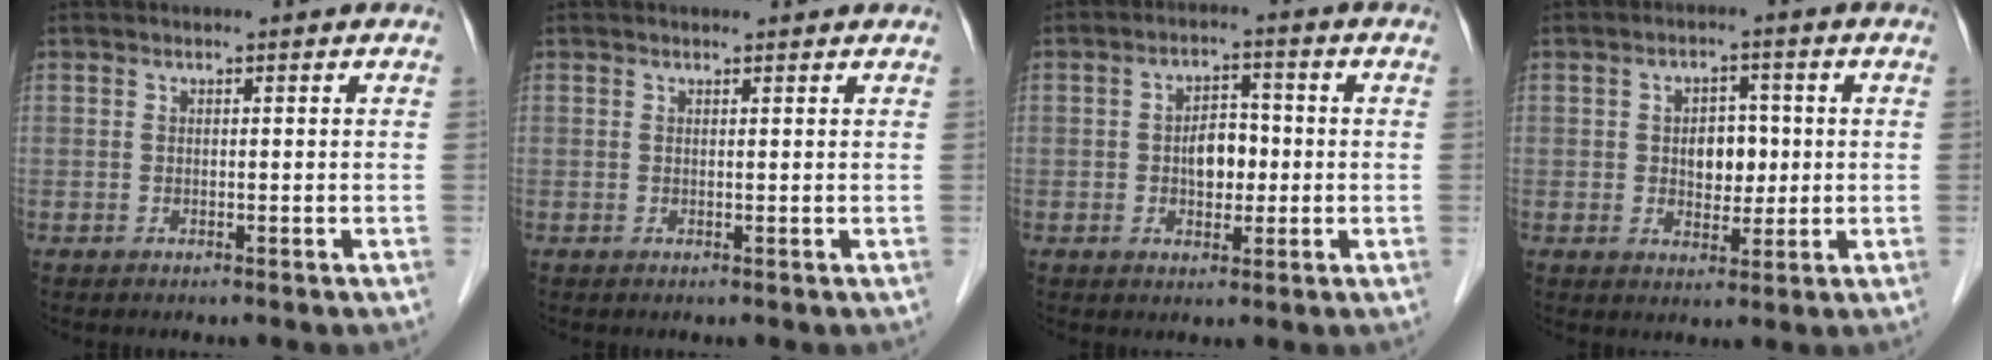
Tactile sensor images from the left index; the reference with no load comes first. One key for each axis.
{"total": 1.4, "fx": 1.4, "fy": 0.2, "fz": 0.1, "tx": -0.011, "ty": 0.005, "tz": 0.015}
{"total": 4.8, "fx": -0.5, "fy": 3.0, "fz": 3.8, "tx": -0.063, "ty": 0.010, "tz": -0.008}
{"total": 4.8, "fx": 0.2, "fy": 3.3, "fz": 3.5, "tx": -0.052, "ty": 0.009, "tz": 0.007}